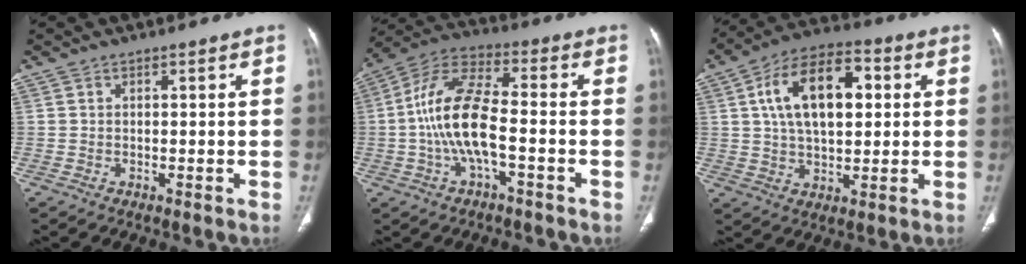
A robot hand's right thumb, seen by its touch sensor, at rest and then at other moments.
{"total": 13.3, "force": [-2.3, 5.0, 12.2], "torque": [-0.256, 0.042, -0.048]}
{"total": 15.9, "force": [3.5, 8.8, 12.7], "torque": [-0.202, 0.014, 0.056]}